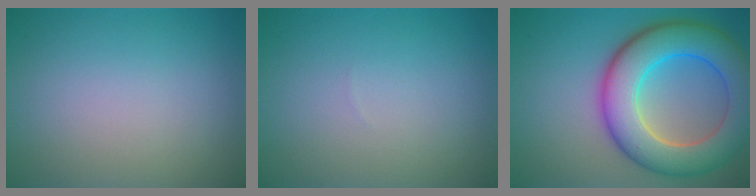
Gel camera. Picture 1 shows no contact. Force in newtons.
{"total": 0.0}
{"total": 10.2, "press": 10.2, "slide": 0.4}